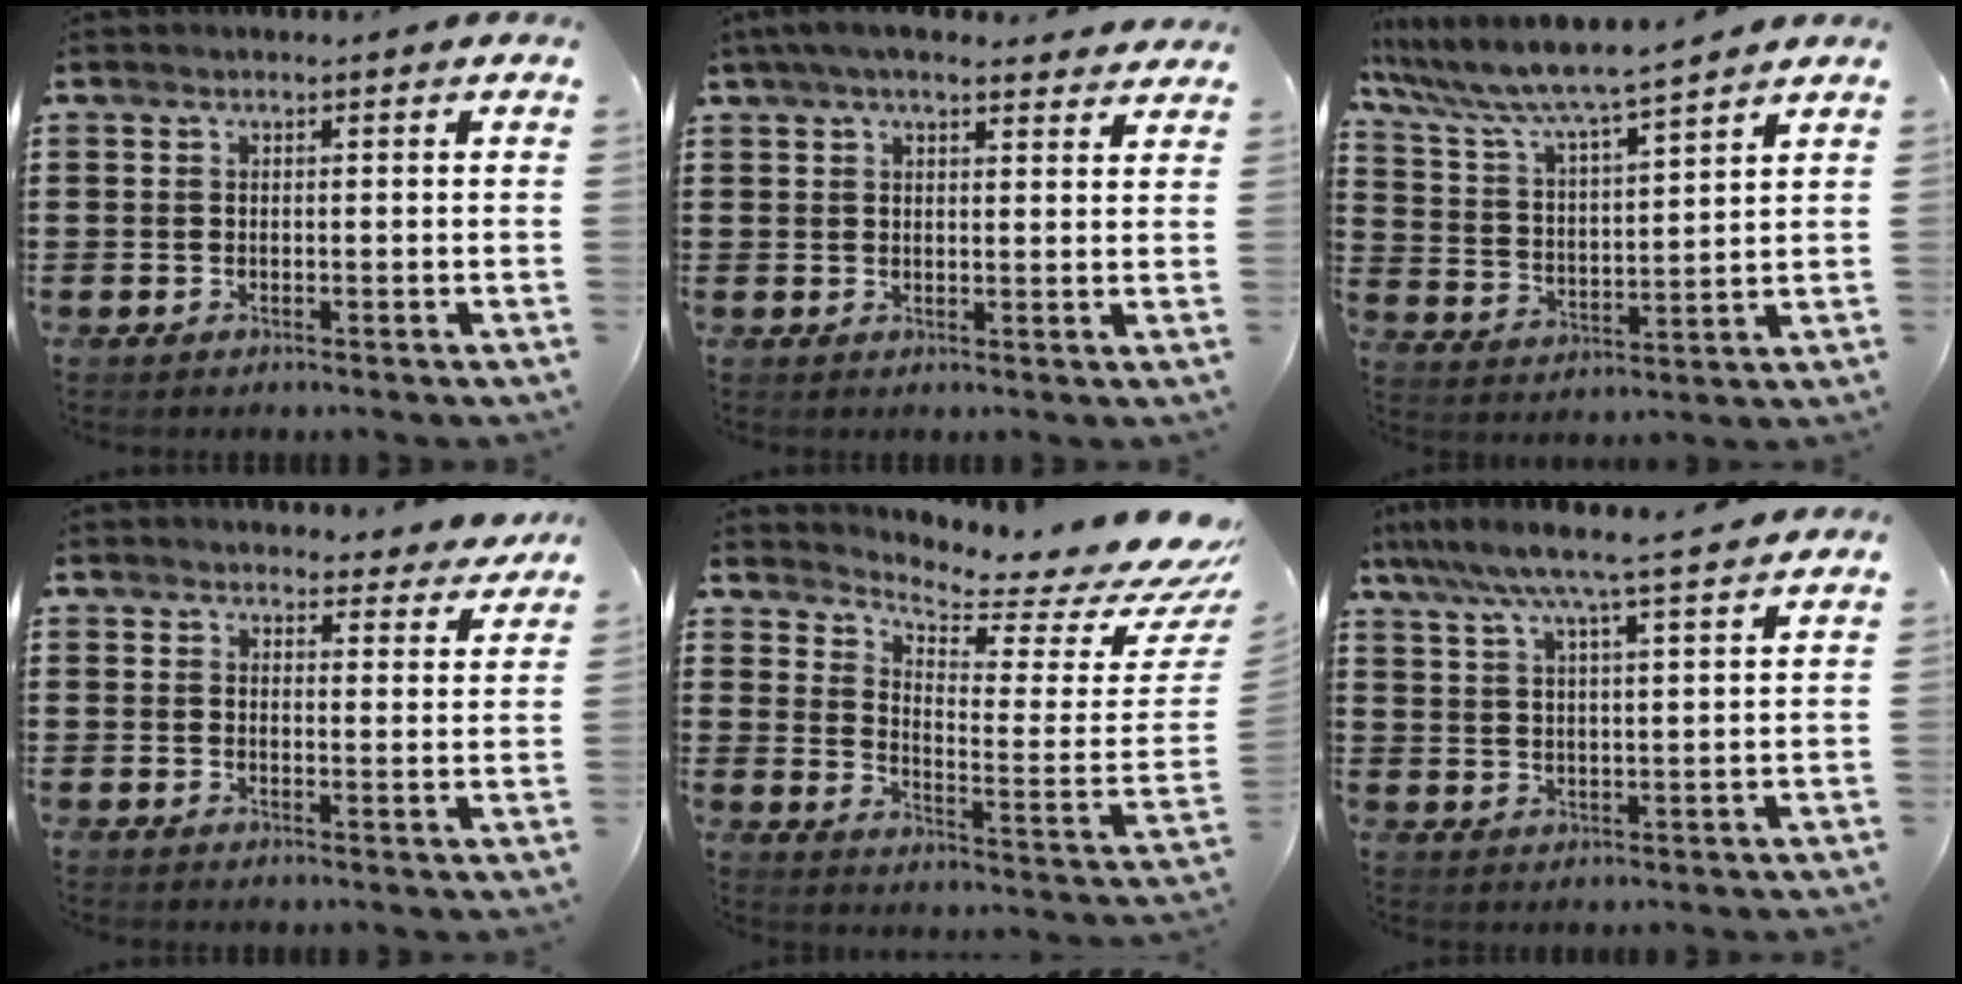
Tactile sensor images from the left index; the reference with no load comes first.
{"total": 4.9, "force": [4.2, 1.0, 2.3], "torque": [-0.057, -0.005, 0.078]}
{"total": 6.5, "force": [5.9, -0.2, 2.5], "torque": [-0.078, -0.040, 0.096]}
{"total": 3.8, "force": [3.7, 0.7, 0.7], "torque": [-0.018, -0.015, 0.067]}
{"total": 3.9, "force": [3.4, 0.5, 1.9], "torque": [-0.053, -0.052, 0.050]}
{"total": 6.7, "force": [5.7, -0.3, 3.5], "torque": [-0.088, -0.028, 0.098]}